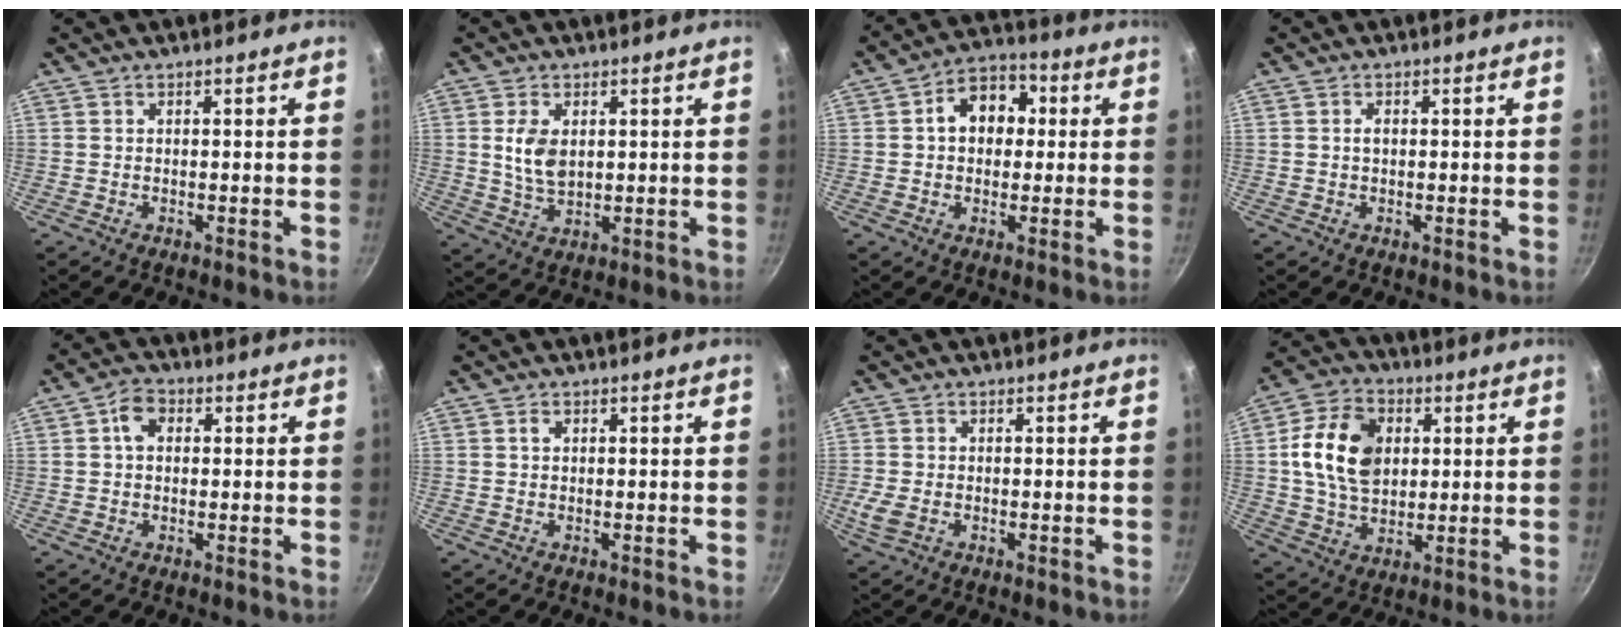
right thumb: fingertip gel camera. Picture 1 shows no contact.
{"total": 6.5, "force": [1.4, 4.0, 5.0], "torque": [-0.090, -0.013, 0.032]}
{"total": 9.7, "force": [1.4, 7.3, 6.3], "torque": [-0.051, 0.019, 0.007]}
{"total": 1.1, "force": [0.1, 0.7, 0.9], "torque": [-0.015, 0.003, 0.002]}
{"total": 4.4, "force": [0.8, 3.3, 2.8], "torque": [-0.035, 0.009, 0.005]}
{"total": 1.0, "force": [0.3, 0.7, 0.6], "torque": [-0.008, 0.004, 0.004]}
{"total": 3.6, "force": [-0.8, 2.5, 2.5], "torque": [-0.054, -0.004, -0.013]}
{"total": 14.6, "force": [2.7, 10.4, 9.9], "torque": [-0.157, 0.002, 0.041]}